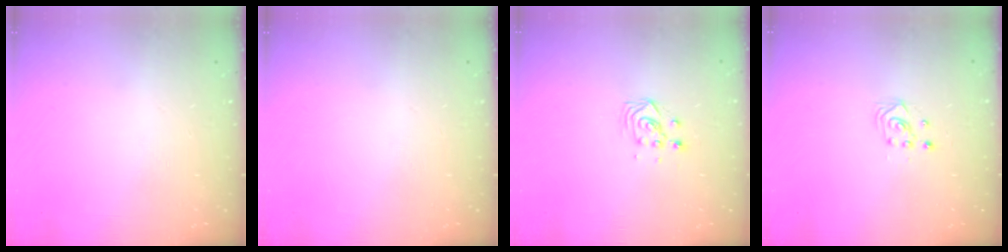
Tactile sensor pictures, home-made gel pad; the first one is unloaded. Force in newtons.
{"total": 0.0}
{"total": 3.3, "press": 3.3, "slide": 0.3}
{"total": 2.2, "press": 2.2, "slide": 0.2}